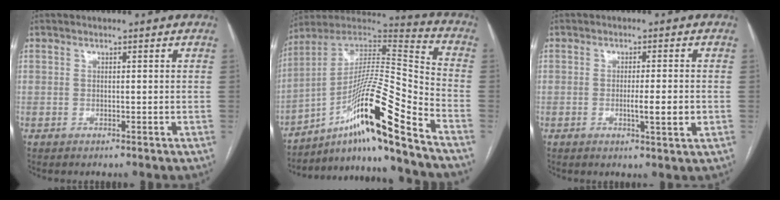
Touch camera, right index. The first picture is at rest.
{"total": 19.2, "force": [-12.0, -0.5, 15.0], "torque": [-0.282, 0.013, -0.209]}
{"total": 4.4, "force": [-0.9, 0.1, 4.3], "torque": [-0.069, -0.007, -0.012]}